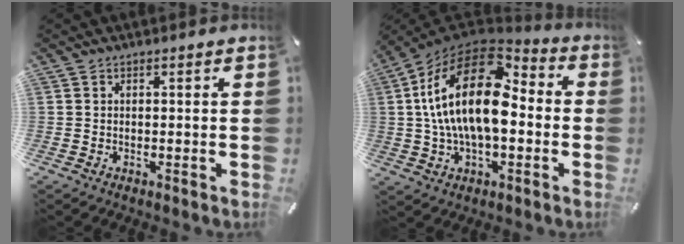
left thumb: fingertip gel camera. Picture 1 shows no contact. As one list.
[{"total": 22.8, "force": [3.0, 12.6, 18.8], "torque": [-0.364, -0.008, 0.048]}]